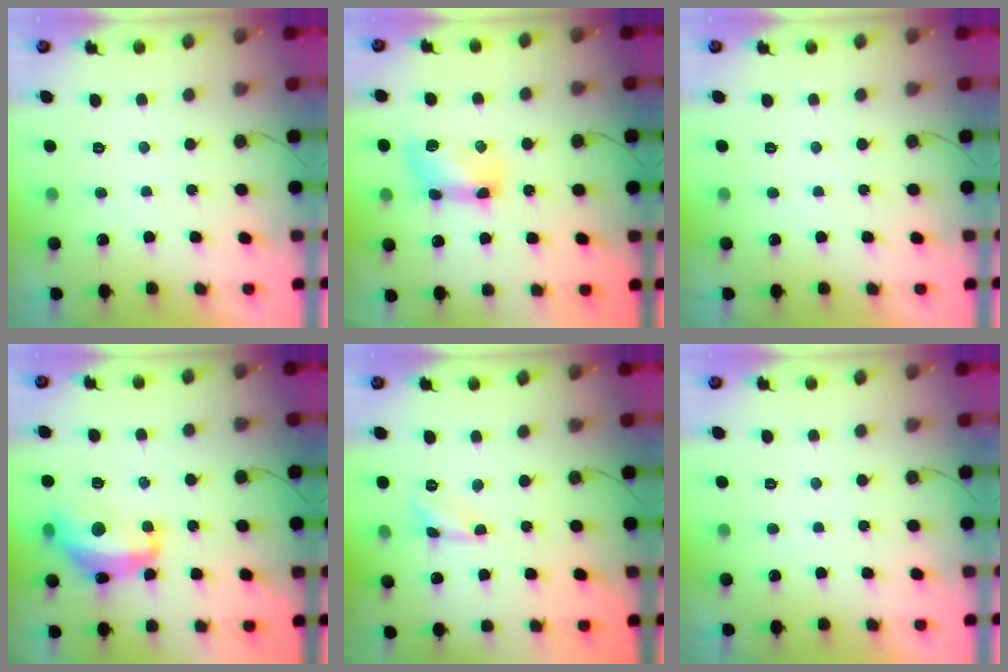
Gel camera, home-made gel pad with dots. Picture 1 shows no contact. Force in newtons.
{"total": 10.4, "press": 10.4, "slide": 0.2}
{"total": 0.0}
{"total": 14.3, "press": 14.2, "slide": 1.1}
{"total": 2.0, "press": 2.0, "slide": 0.2}
{"total": 0.0}